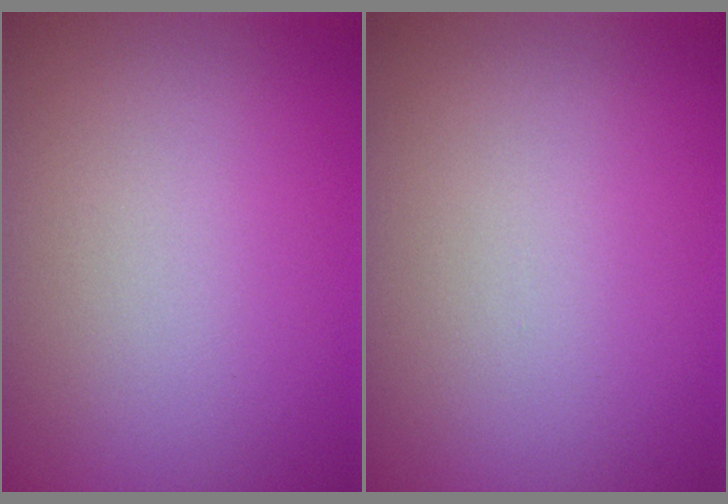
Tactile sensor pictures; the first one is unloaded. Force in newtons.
{"total": 0.0}